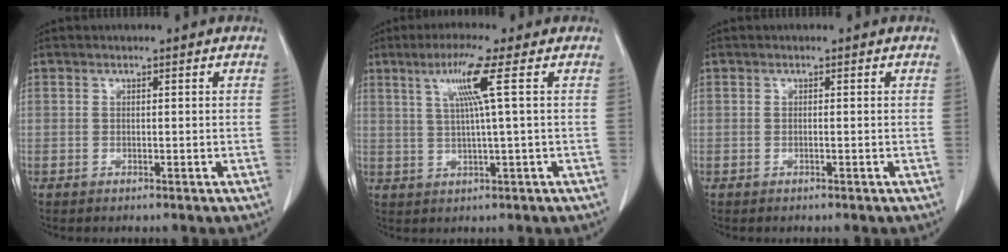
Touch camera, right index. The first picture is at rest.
{"total": 6.3, "force": [2.2, -1.5, 5.7], "torque": [-0.115, 0.004, 0.046]}
{"total": 0.0}